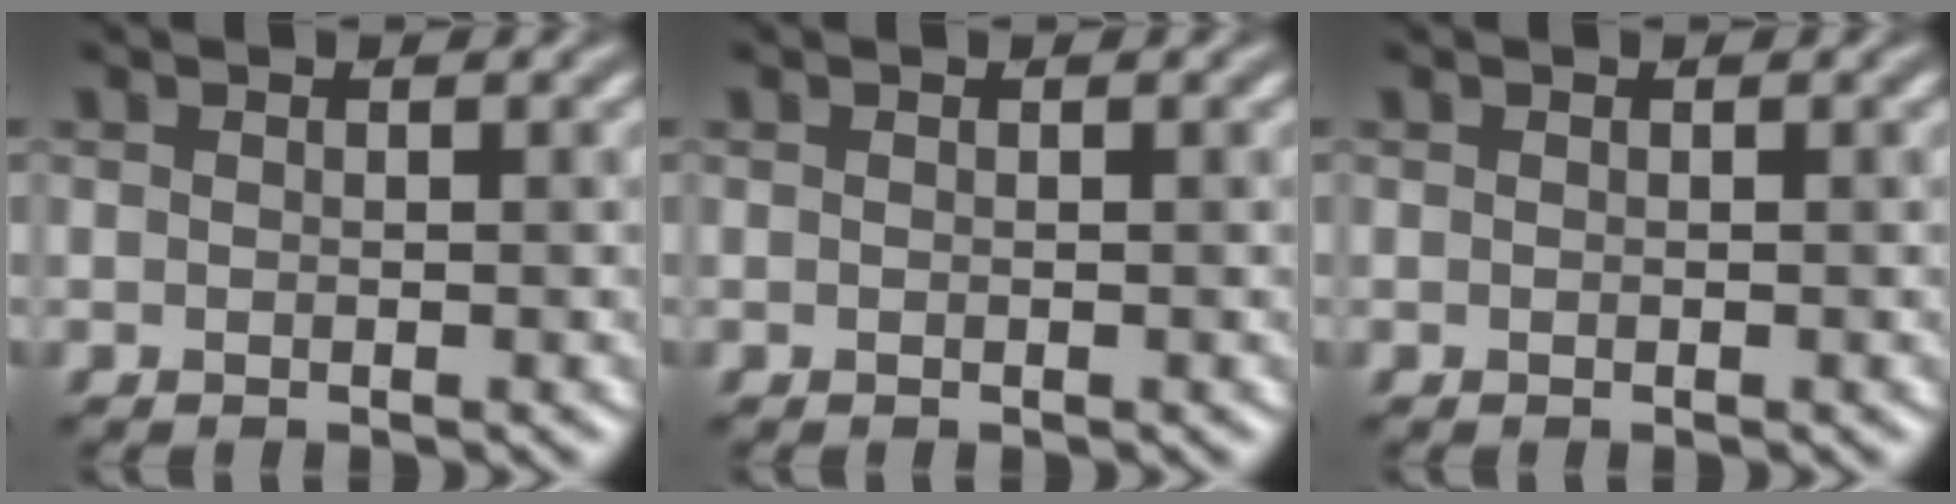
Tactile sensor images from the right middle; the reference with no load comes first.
{"total": 0.0}
{"total": 0.0}